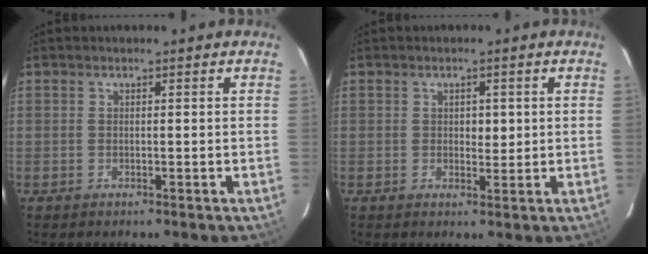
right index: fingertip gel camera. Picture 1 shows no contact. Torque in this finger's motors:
{"motor_torque": [-0.02, 0.04, 0.04, 0.00]}